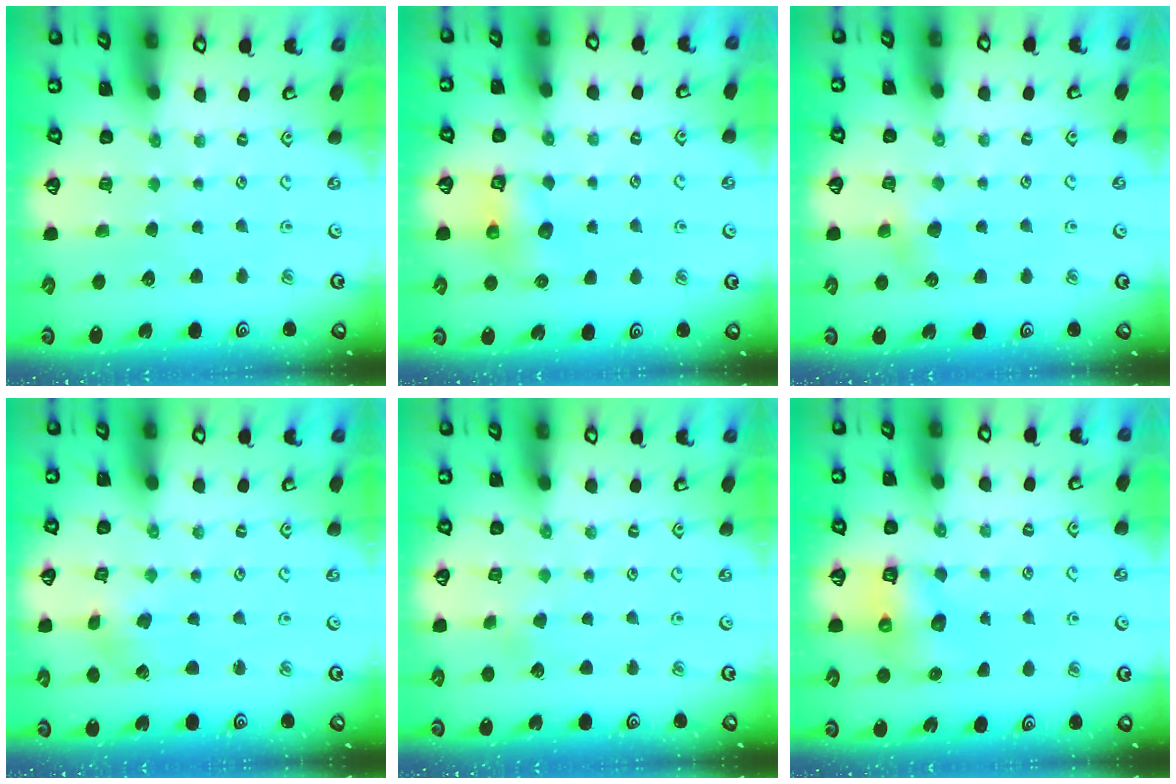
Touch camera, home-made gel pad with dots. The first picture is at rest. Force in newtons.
{"total": 7.6, "press": 7.6, "slide": 0.6}
{"total": 5.9, "press": 5.8, "slide": 0.4}
{"total": 2.4, "press": 2.3, "slide": 0.6}
{"total": 2.4, "press": 2.4, "slide": 0.3}
{"total": 6.7, "press": 6.6, "slide": 1.0}